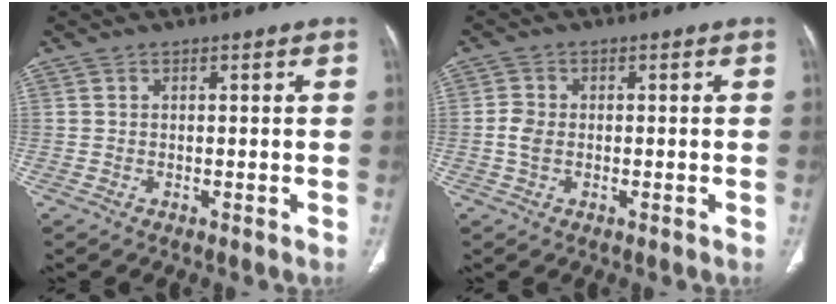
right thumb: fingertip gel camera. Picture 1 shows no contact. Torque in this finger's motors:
{"motor_torque": [0.64, 0.53, 0.52, -0.36, 0.02]}